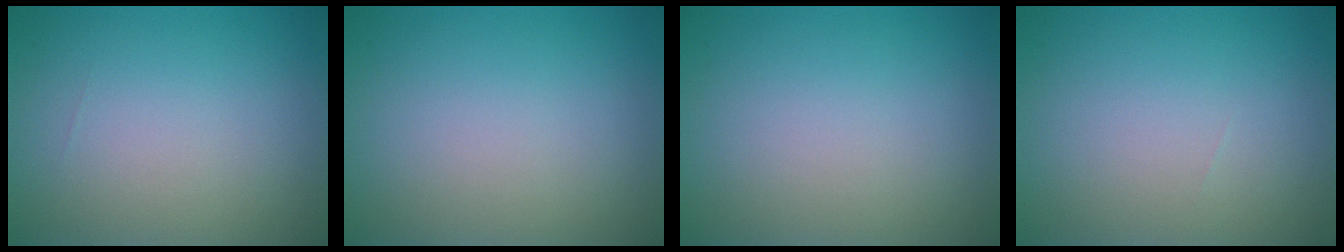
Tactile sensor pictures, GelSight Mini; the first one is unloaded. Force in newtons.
{"total": 0.0}
{"total": 0.0}
{"total": 0.0}